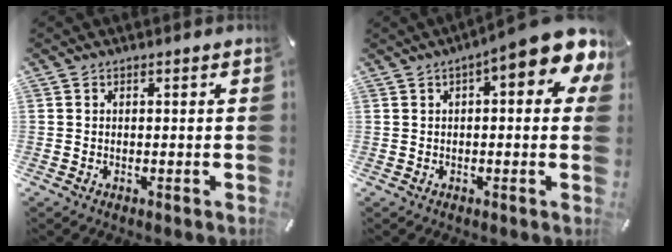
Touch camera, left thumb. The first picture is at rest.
{"total": 11.1, "force": [5.0, 3.0, 9.4], "torque": [-0.124, -0.037, 0.081]}